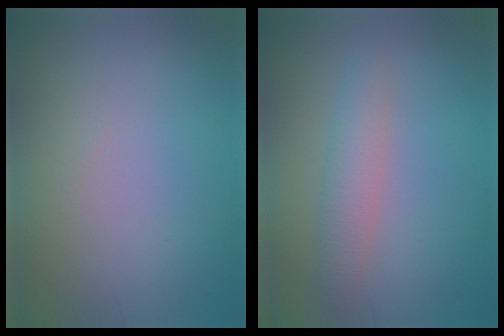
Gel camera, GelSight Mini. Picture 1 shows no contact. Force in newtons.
{"total": 2.5, "press": 2.5, "slide": 0.1}